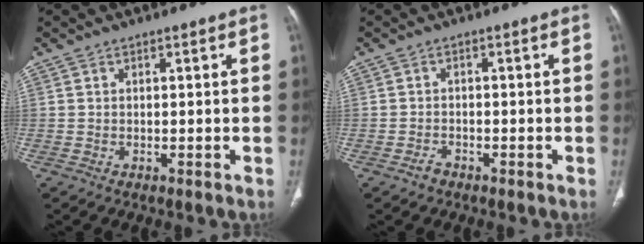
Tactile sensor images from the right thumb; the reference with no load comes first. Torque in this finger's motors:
{"motor_torque": [-0.17, -0.04, -0.31, 0.11, 0.01]}